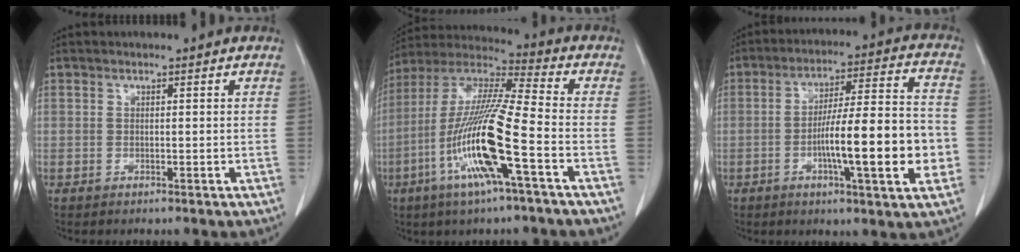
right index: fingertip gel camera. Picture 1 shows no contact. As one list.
[{"total": 17.6, "force": [-5.9, 0.8, 16.6], "torque": [-0.340, -0.012, -0.117]}, {"total": 16.6, "force": [-3.8, 2.0, 16.0], "torque": [-0.252, 0.011, -0.057]}]